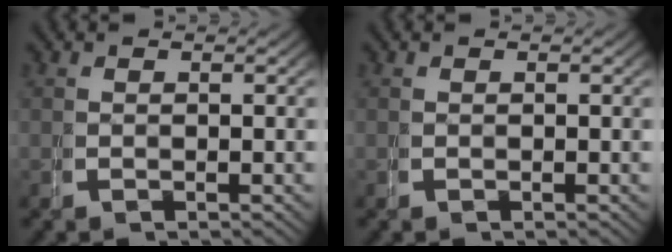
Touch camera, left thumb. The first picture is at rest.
{"total": 0.0}